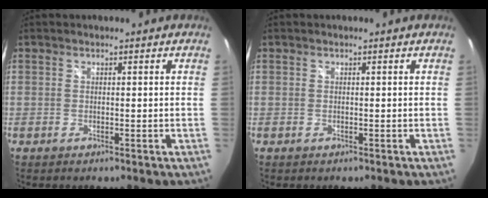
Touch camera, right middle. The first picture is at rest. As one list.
[{"total": 0.0}]